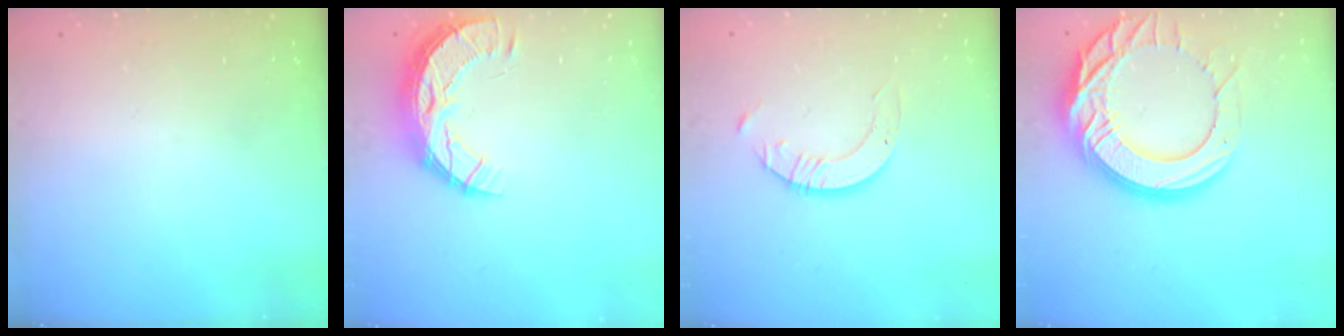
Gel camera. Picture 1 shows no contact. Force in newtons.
{"total": 11.8, "press": 11.8, "slide": 1.0}
{"total": 3.3, "press": 3.3, "slide": 0.3}
{"total": 22.6, "press": 22.5, "slide": 2.2}